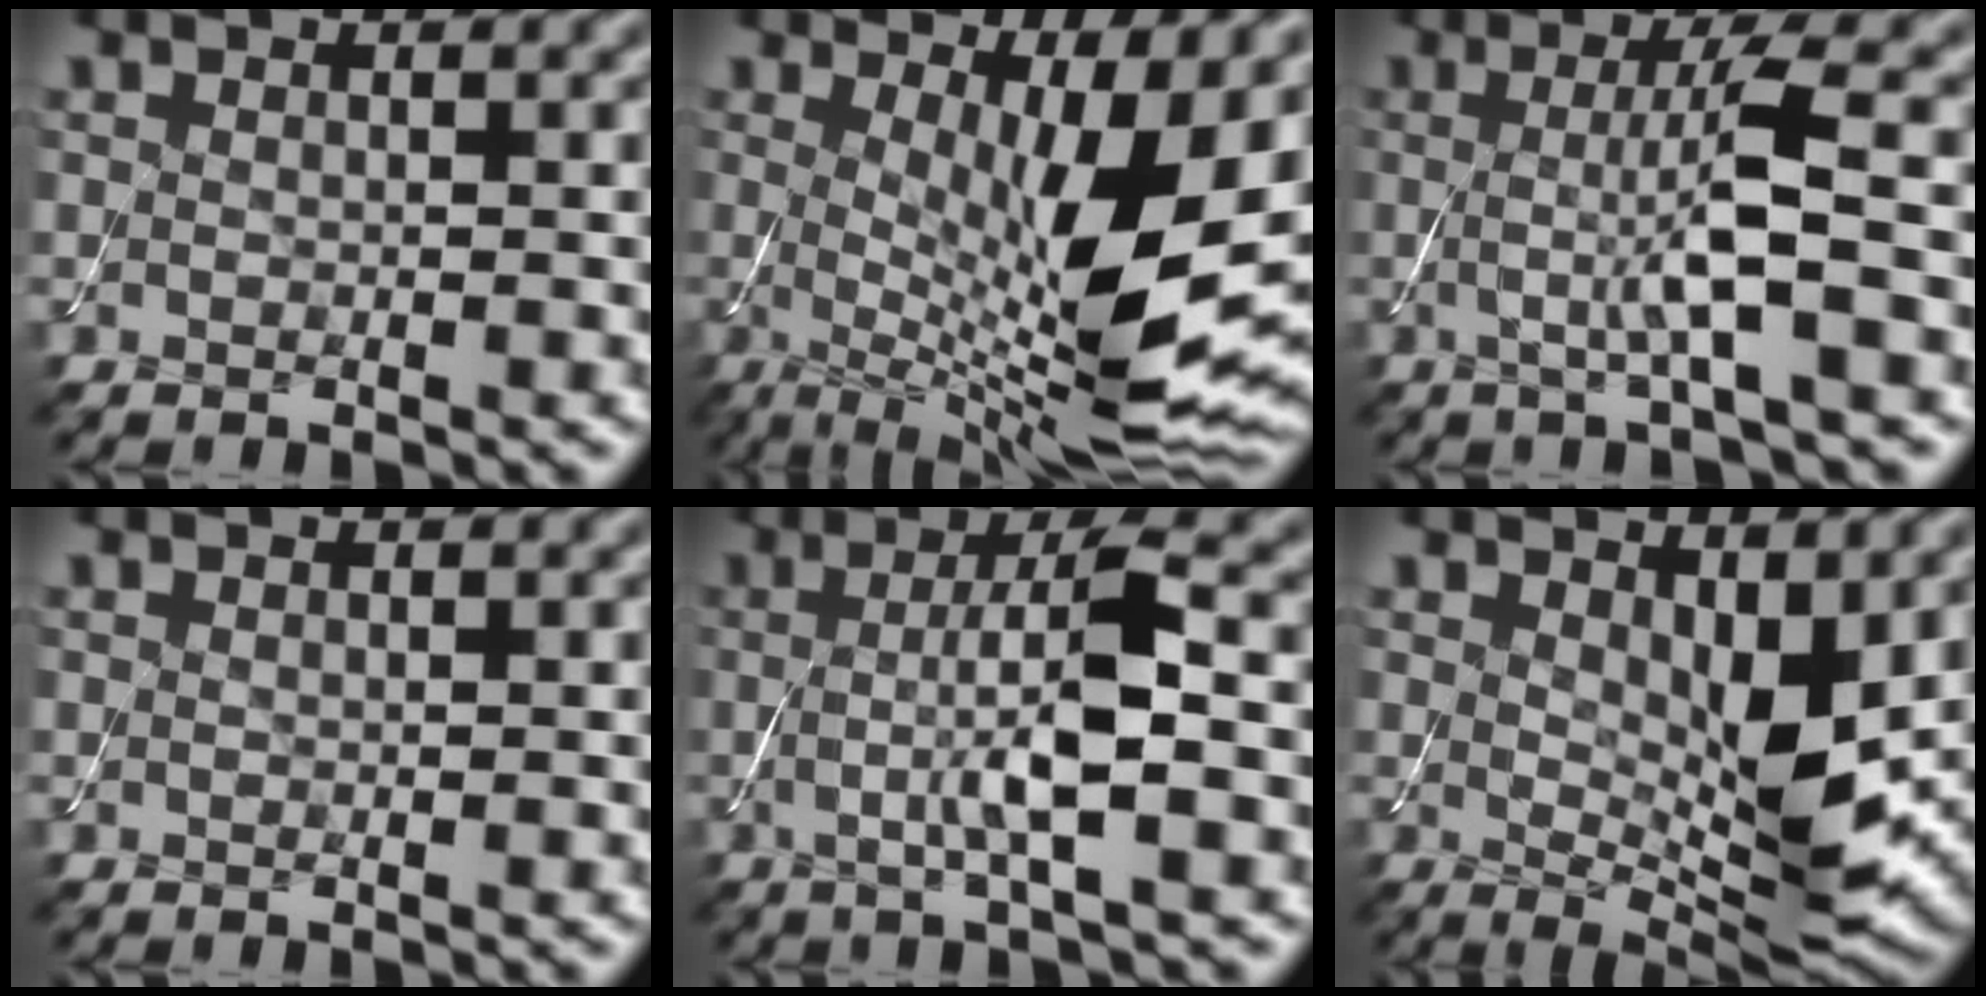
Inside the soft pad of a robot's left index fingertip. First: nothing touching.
{"total": 12.4, "force": [0.7, 3.5, 11.9], "torque": [-0.178, -0.024, 0.017]}
{"total": 5.3, "force": [-0.1, 0.8, 5.3], "torque": [-0.097, -0.003, -0.005]}
{"total": 0.0}
{"total": 5.8, "force": [-0.2, 1.0, 5.7], "torque": [-0.110, 0.002, -0.007]}
{"total": 6.2, "force": [1.3, 2.6, 5.4], "torque": [-0.090, -0.017, 0.029]}